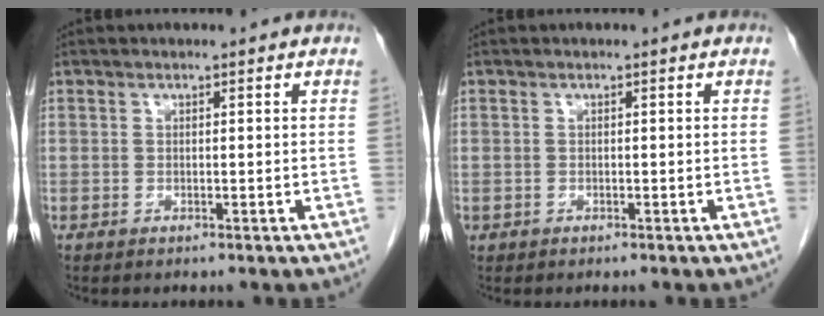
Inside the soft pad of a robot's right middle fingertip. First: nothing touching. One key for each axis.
{"total": 0.0}